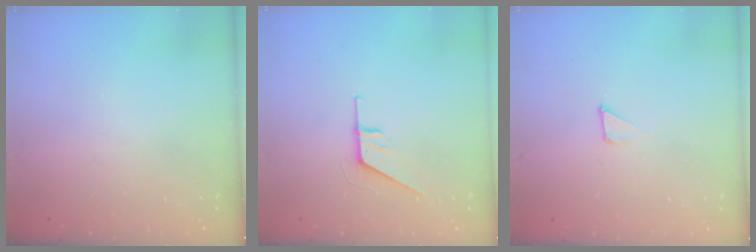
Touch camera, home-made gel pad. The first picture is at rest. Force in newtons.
{"total": 5.9, "press": 5.9, "slide": 0.6}
{"total": 1.2, "press": 1.2, "slide": 0.0}